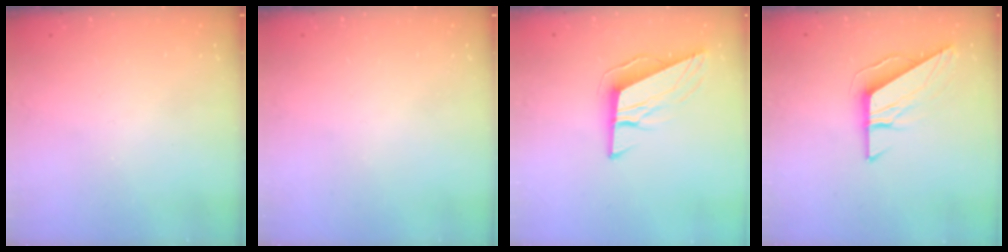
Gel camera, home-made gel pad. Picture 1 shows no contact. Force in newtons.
{"total": 0.0}
{"total": 10.8, "press": 10.3, "slide": 3.1}
{"total": 8.8, "press": 8.8, "slide": 0.4}